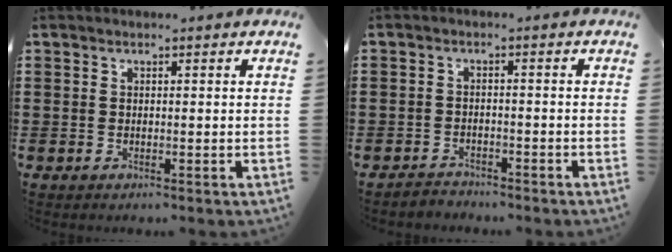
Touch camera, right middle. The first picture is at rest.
{"total": 2.7, "force": [-2.6, 0.6, -0.3], "torque": [-0.002, 0.002, -0.058]}